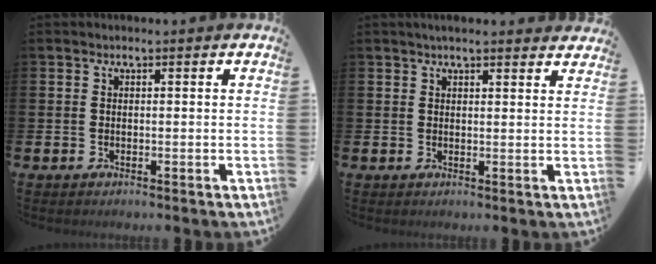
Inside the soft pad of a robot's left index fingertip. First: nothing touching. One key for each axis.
{"total": 2.5, "fx": 2.5, "fy": 0.2, "fz": 0.6, "tx": -0.015, "ty": -0.007, "tz": 0.044}